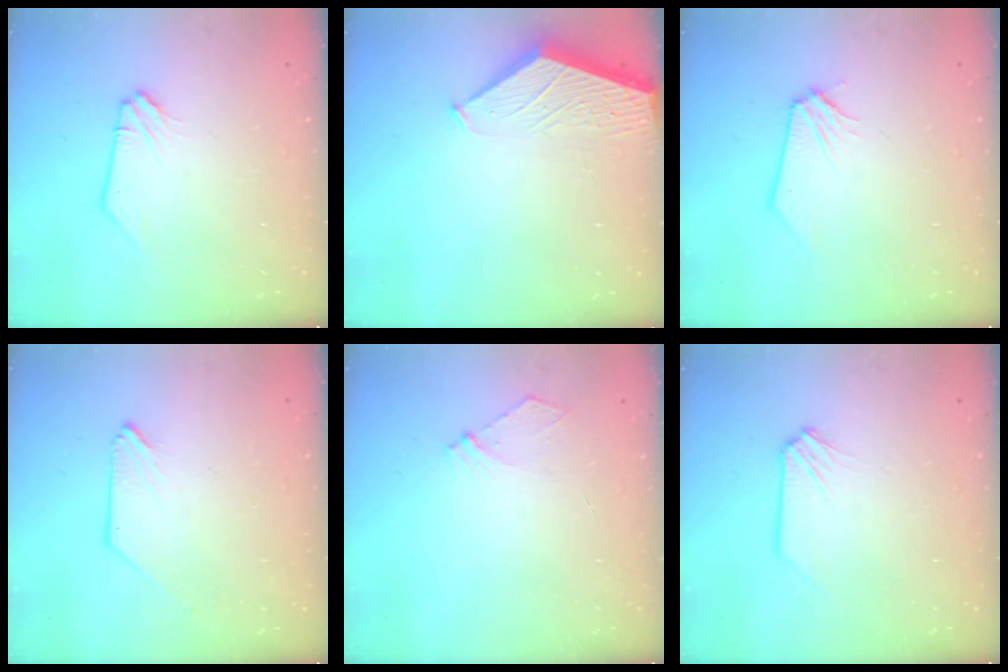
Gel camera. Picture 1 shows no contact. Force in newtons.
{"total": 1.4, "press": 1.4, "slide": 0.3}
{"total": 0.0}
{"total": 0.0}
{"total": 3.6, "press": 3.6, "slide": 0.4}
{"total": 0.0}